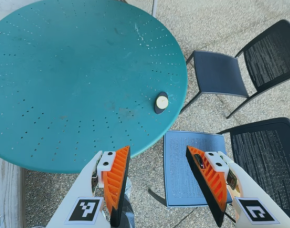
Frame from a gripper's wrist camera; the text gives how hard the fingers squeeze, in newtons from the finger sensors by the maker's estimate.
{"total": 0.0}